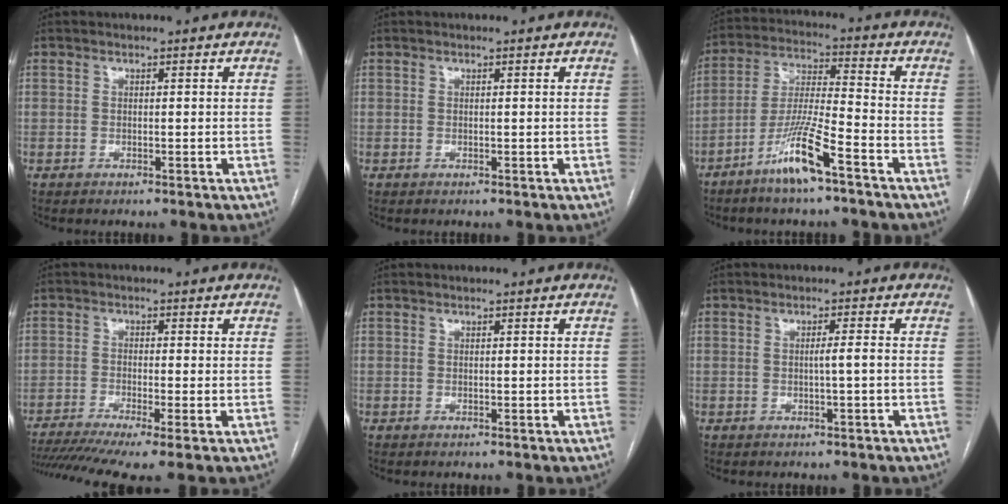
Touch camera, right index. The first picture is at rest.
{"total": 0.0}
{"total": 10.1, "force": [-6.3, 0.4, 7.9], "torque": [-0.160, -0.010, -0.123]}
{"total": 11.5, "force": [-8.1, 0.9, 8.1], "torque": [-0.143, -0.015, -0.133]}
{"total": 0.0}
{"total": 1.7, "force": [-0.3, -0.3, 1.6], "torque": [-0.027, 0.001, -0.004]}